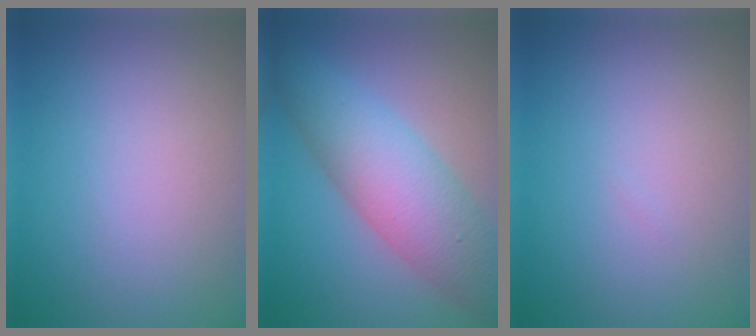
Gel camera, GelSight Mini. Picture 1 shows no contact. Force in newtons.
{"total": 8.2, "press": 8.2, "slide": 0.2}
{"total": 0.0}